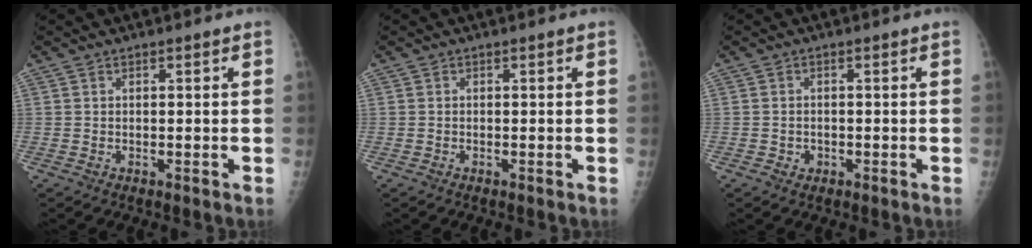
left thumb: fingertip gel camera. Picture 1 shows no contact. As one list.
[{"total": 0.0}, {"total": 1.2, "force": [-0.4, 1.1, 0.4], "torque": [-0.002, 0.003, -0.003]}]